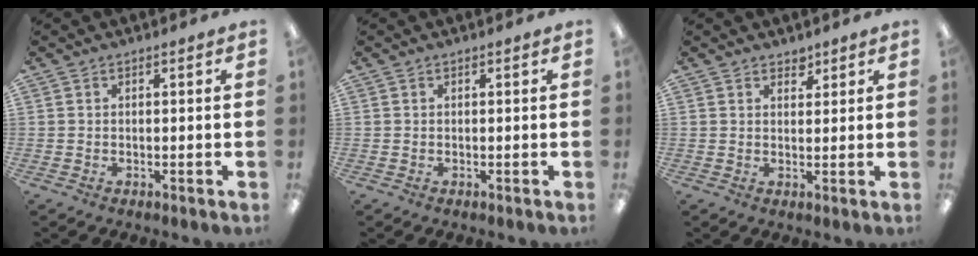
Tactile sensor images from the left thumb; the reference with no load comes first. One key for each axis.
{"total": 0.0}
{"total": 2.5, "fx": 2.1, "fy": 1.4, "fz": 0.3, "tx": 0.007, "ty": -0.010, "tz": 0.037}